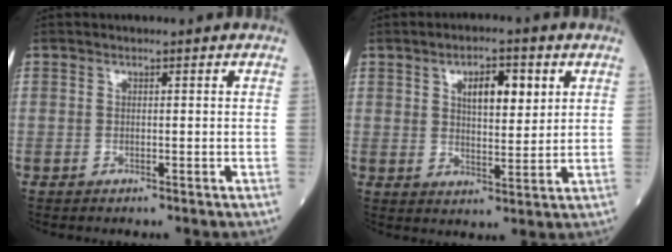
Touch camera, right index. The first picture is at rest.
{"total": 6.7, "force": [2.7, 2.5, 5.6], "torque": [-0.096, 0.005, 0.047]}